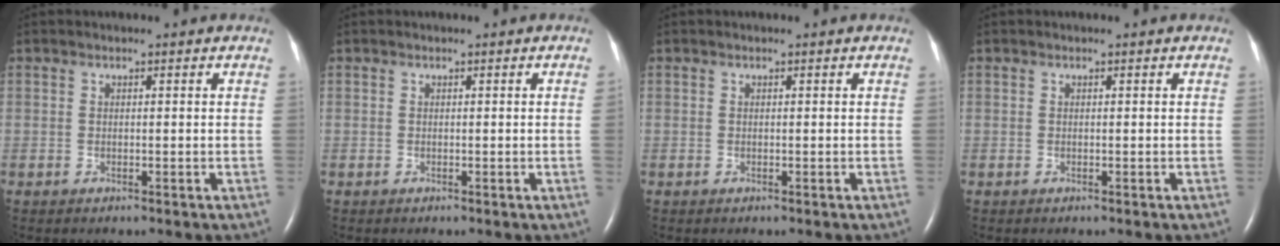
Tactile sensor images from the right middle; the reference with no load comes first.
{"total": 0.7, "force": [0.0, -0.3, 0.6], "torque": [-0.007, -0.001, -0.002]}
{"total": 0.0}
{"total": 0.0}